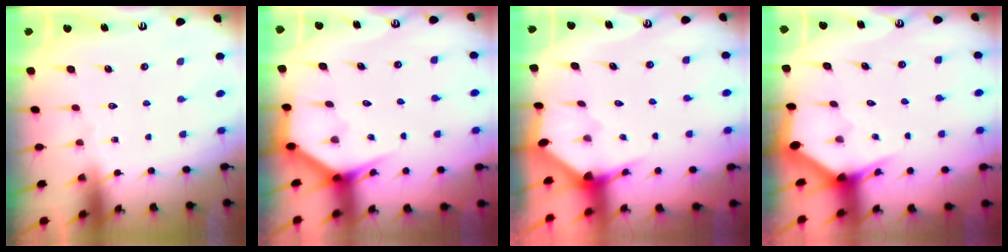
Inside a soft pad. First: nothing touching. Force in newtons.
{"total": 3.4, "press": 3.4, "slide": 0.3}
{"total": 2.8, "press": 2.8, "slide": 0.3}
{"total": 2.9, "press": 2.9, "slide": 0.1}